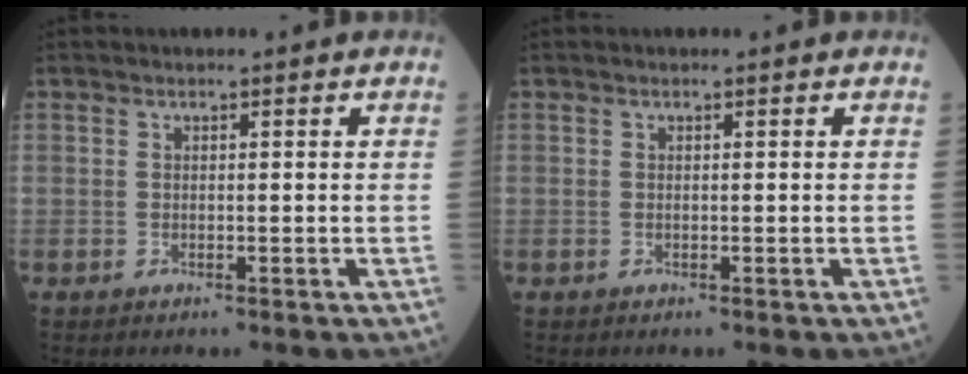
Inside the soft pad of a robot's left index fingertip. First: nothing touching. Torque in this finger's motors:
{"motor_torque": [0.00, 0.00, 0.01, 0.00]}